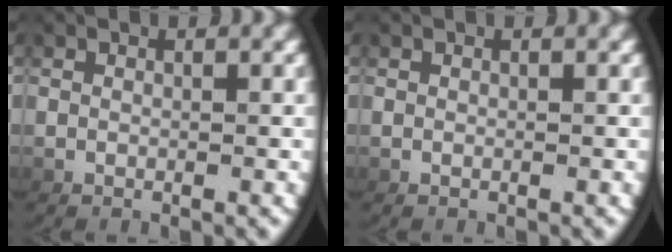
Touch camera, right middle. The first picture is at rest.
{"total": 0.0}